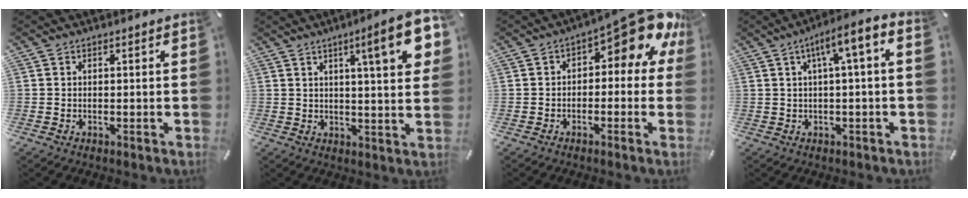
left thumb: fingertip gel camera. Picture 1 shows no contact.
{"total": 13.8, "force": [5.9, 2.5, 12.3], "torque": [-0.170, -0.024, 0.084]}
{"total": 12.6, "force": [6.3, 4.7, 9.8], "torque": [-0.130, -0.053, 0.102]}
{"total": 7.7, "force": [1.6, 1.4, 7.4], "torque": [-0.122, -0.010, 0.023]}